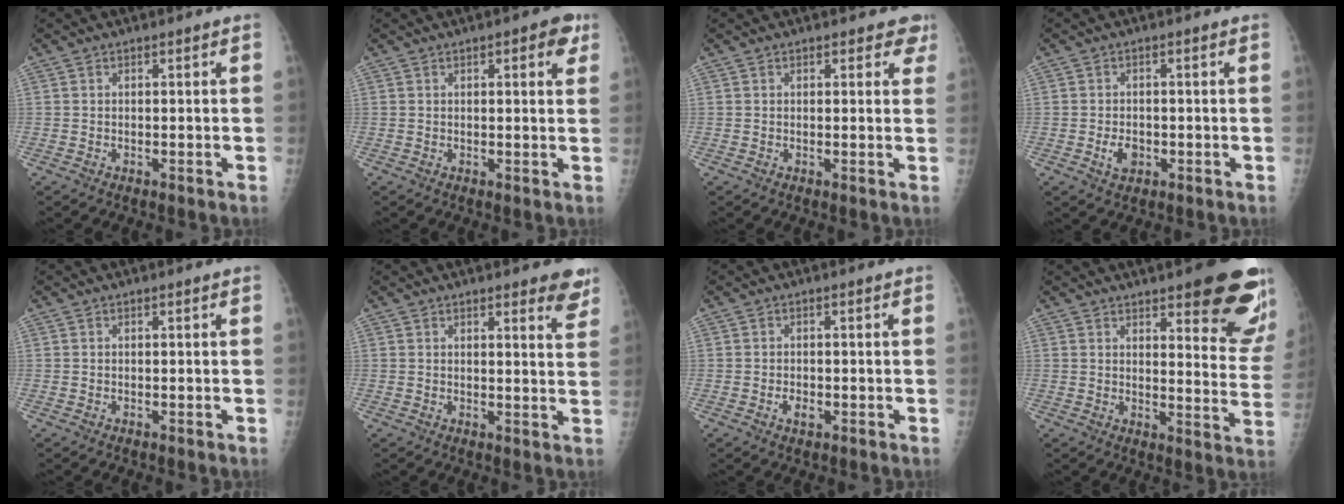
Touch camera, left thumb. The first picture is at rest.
{"total": 4.4, "force": [2.0, 1.6, 3.6], "torque": [-0.029, -0.003, 0.018]}
{"total": 3.1, "force": [2.2, 1.7, 1.3], "torque": [0.018, -0.007, 0.018]}
{"total": 3.2, "force": [-0.9, 2.2, 2.1], "torque": [-0.031, 0.002, -0.012]}
{"total": 0.0}
{"total": 6.3, "force": [4.7, 1.7, 3.8], "torque": [-0.022, -0.024, 0.047]}
{"total": 1.9, "force": [-0.7, 1.2, 1.3], "torque": [-0.019, 0.002, -0.008]}
{"total": 19.4, "force": [12.0, 5.4, 14.3], "torque": [-0.143, -0.066, 0.142]}